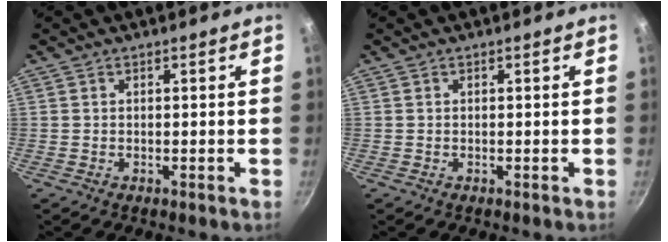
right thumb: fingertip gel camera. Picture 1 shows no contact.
{"total": 0.0}